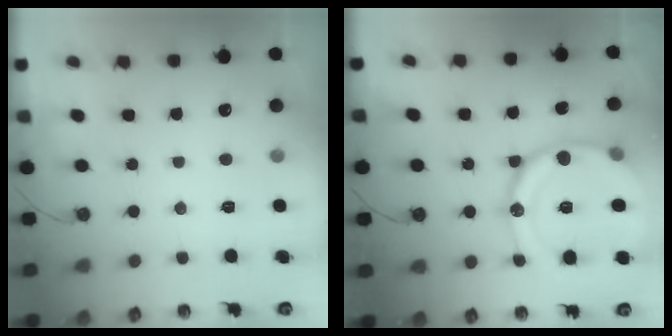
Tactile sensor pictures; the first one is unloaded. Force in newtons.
{"total": 20.8, "press": 20.7, "slide": 2.5}